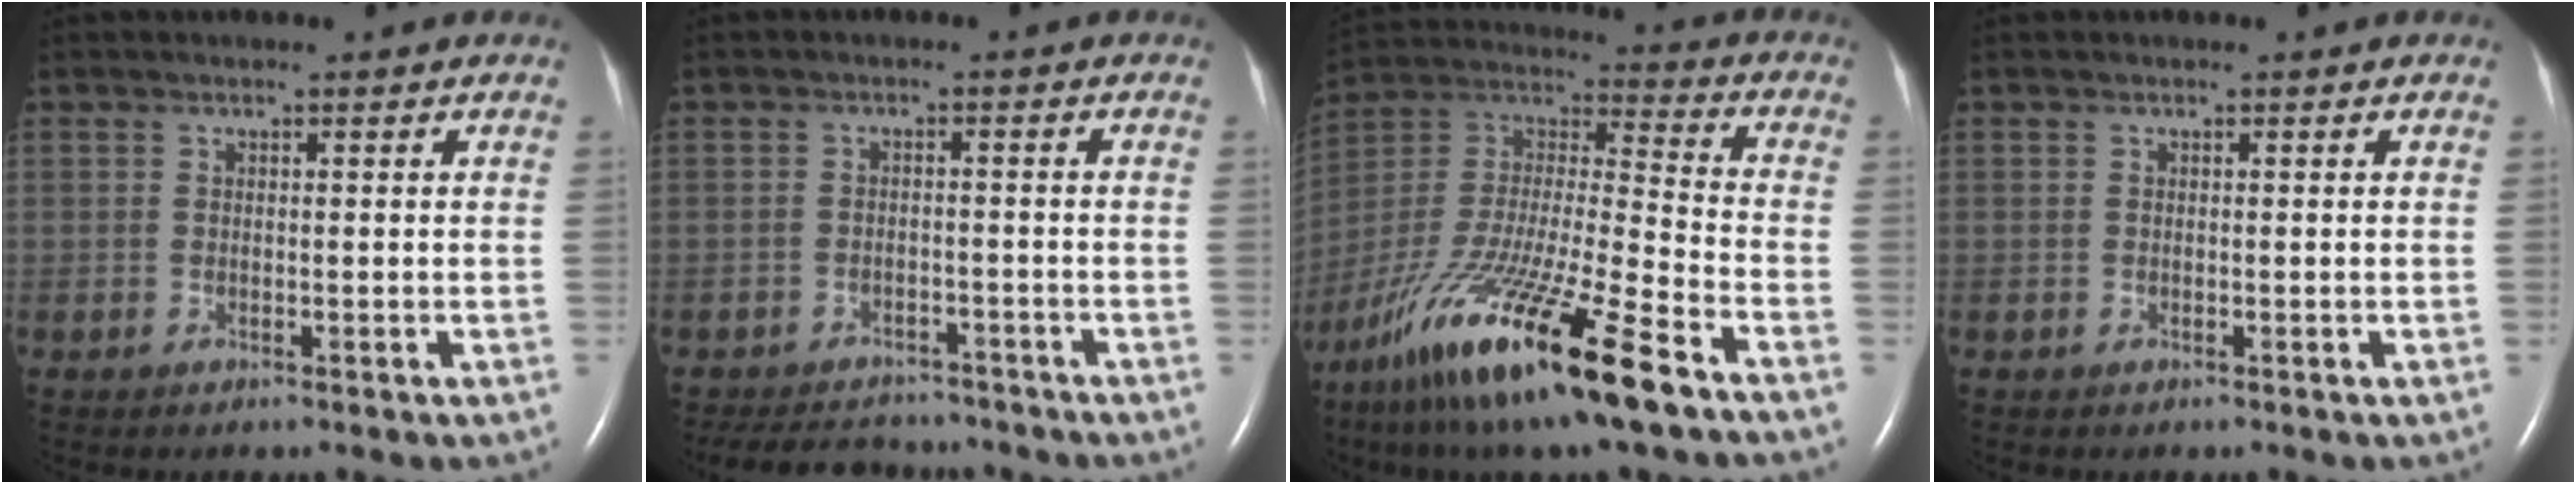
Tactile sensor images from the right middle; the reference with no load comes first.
{"total": 9.6, "force": [-8.7, 3.5, 2.2], "torque": [-0.043, 0.000, -0.114]}
{"total": 23.7, "force": [-14.5, 2.4, 18.6], "torque": [-0.365, -0.049, -0.262]}
{"total": 0.0}